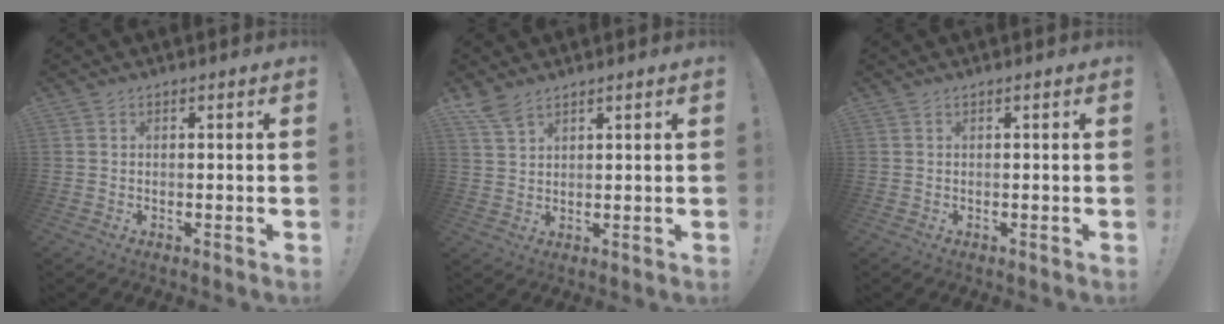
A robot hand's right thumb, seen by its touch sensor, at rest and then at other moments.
{"total": 5.1, "force": [4.1, 1.7, 2.4], "torque": [-0.040, -0.026, 0.077]}
{"total": 0.0}